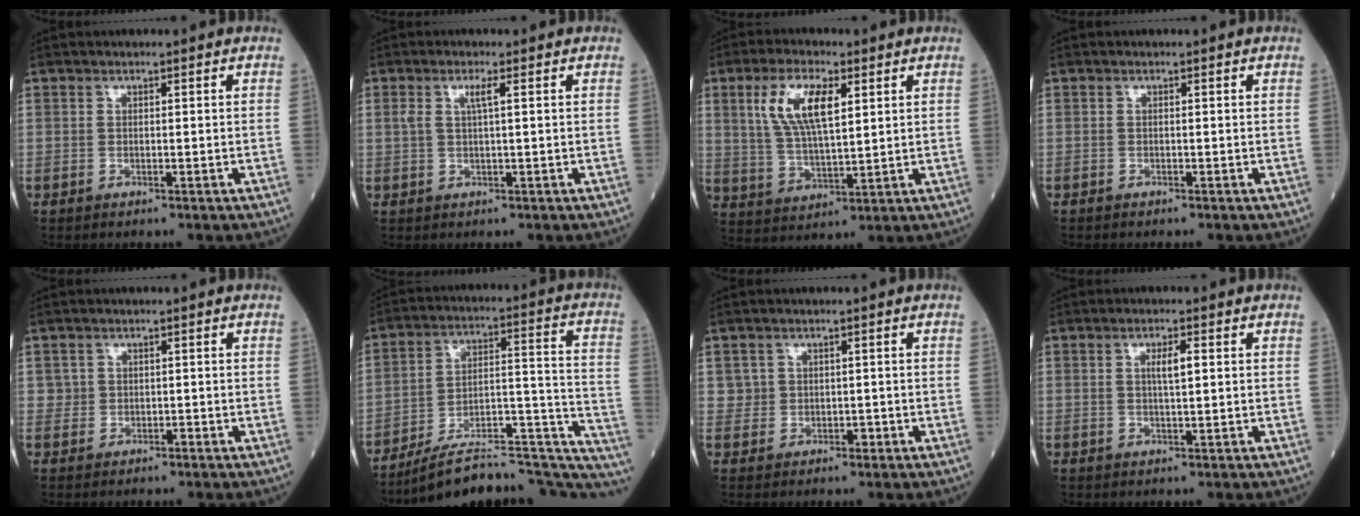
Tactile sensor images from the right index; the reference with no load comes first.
{"total": 2.2, "force": [0.8, 0.1, 2.1], "torque": [-0.047, 0.004, 0.016]}
{"total": 9.6, "force": [3.6, 3.1, 8.4], "torque": [-0.178, 0.010, 0.074]}
{"total": 0.0}
{"total": 1.3, "force": [0.1, 1.3, 0.0], "torque": [0.005, 0.004, 0.000]}
{"total": 23.1, "force": [-20.0, 5.0, 10.5], "torque": [-0.081, 0.056, -0.284]}
{"total": 2.2, "force": [0.3, 2.2, 0.2], "torque": [0.001, 0.004, 0.007]}
{"total": 2.8, "force": [0.7, 0.2, 2.6], "torque": [-0.050, 0.002, 0.013]}